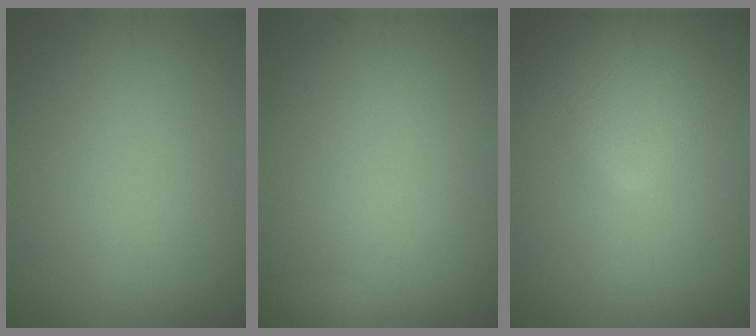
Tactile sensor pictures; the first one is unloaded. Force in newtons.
{"total": 1.5, "press": 1.5, "slide": 0.1}
{"total": 6.7, "press": 6.7, "slide": 0.3}